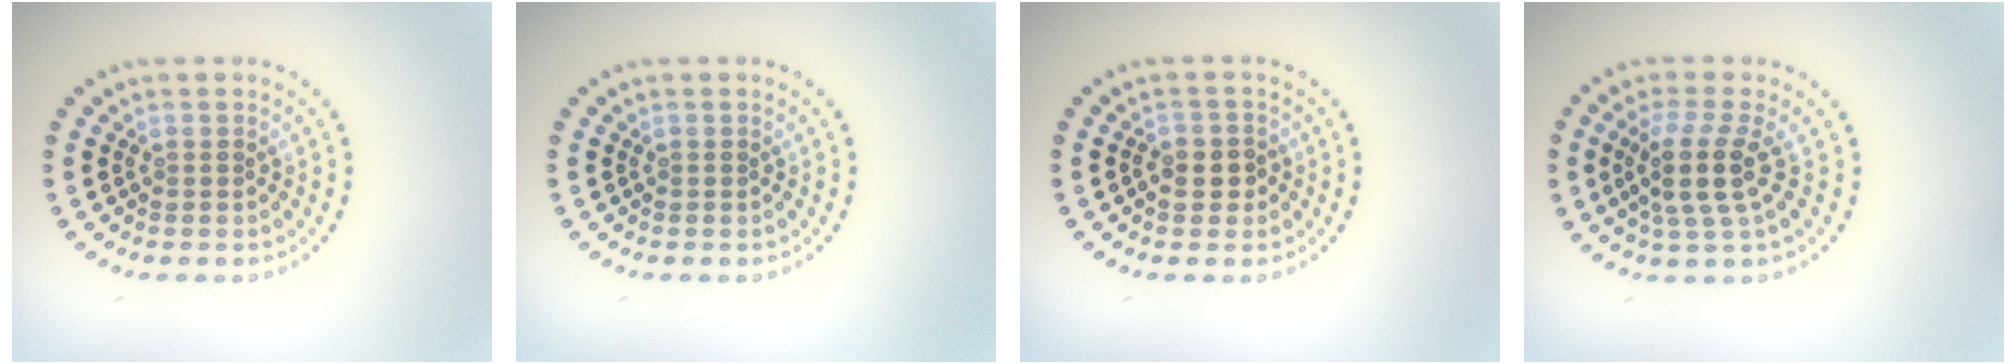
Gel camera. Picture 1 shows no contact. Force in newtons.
{"total": 0.0}
{"total": 2.4, "press": 2.3, "slide": 0.9}
{"total": 3.7, "press": 2.9, "slide": 2.3}